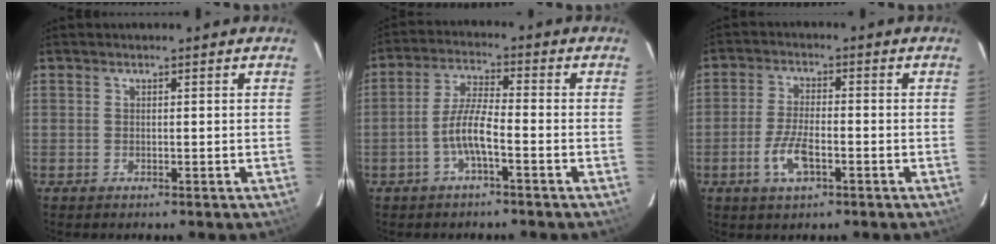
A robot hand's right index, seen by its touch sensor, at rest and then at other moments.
{"total": 5.7, "force": [-2.6, 0.8, 5.0], "torque": [-0.109, 0.010, -0.049]}
{"total": 6.5, "force": [-2.8, 2.5, 5.3], "torque": [-0.116, -0.002, -0.053]}